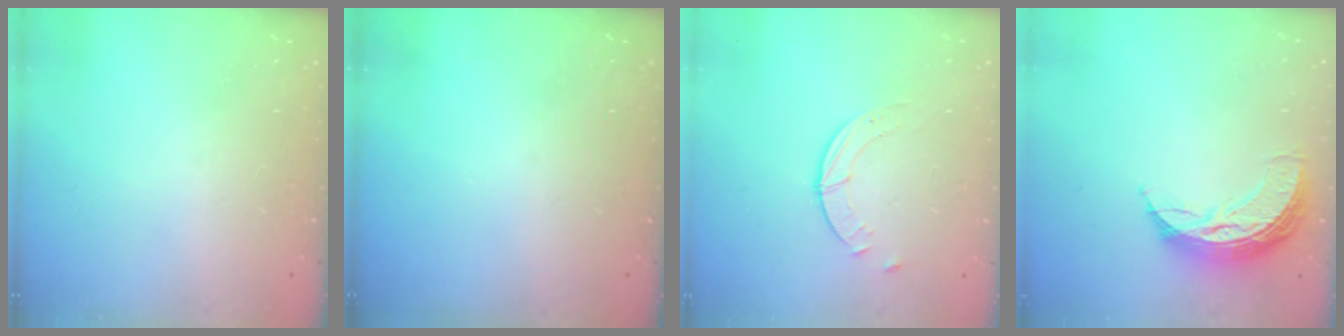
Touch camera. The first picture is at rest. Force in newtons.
{"total": 0.0}
{"total": 2.5, "press": 2.5, "slide": 0.3}
{"total": 9.9, "press": 9.9, "slide": 0.6}